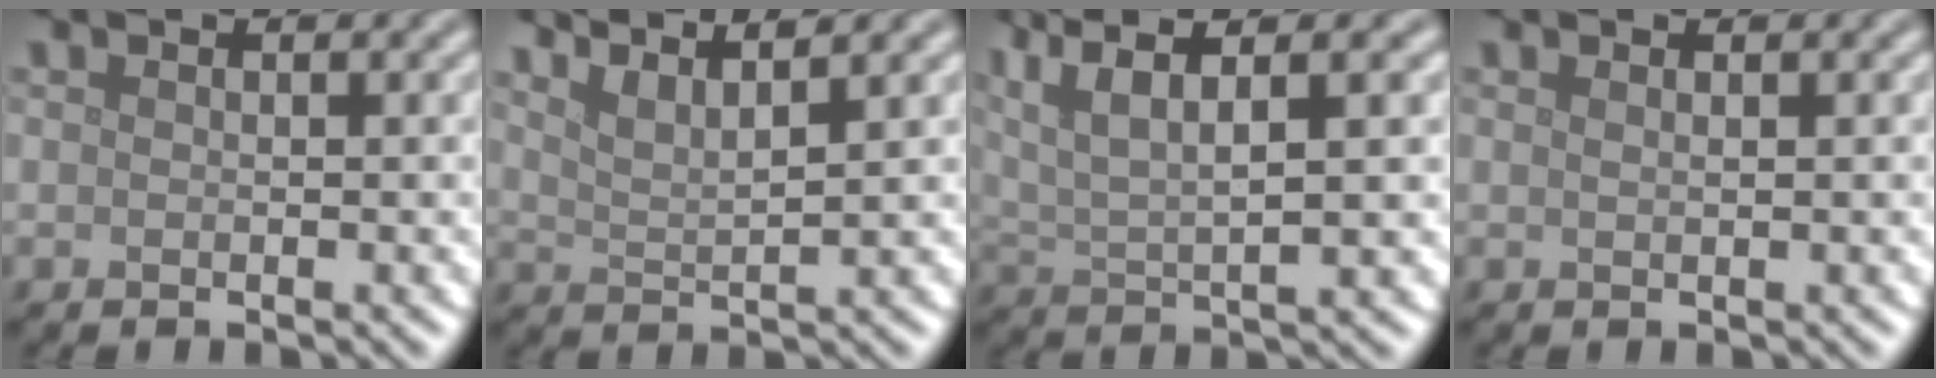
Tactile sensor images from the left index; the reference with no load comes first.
{"total": 4.2, "force": [3.4, 0.8, 2.2], "torque": [-0.030, 0.013, 0.047]}
{"total": 7.8, "force": [4.2, 2.2, 6.2], "torque": [-0.128, 0.017, 0.079]}
{"total": 0.7, "force": [0.4, 0.3, 0.5], "torque": [-0.003, 0.001, 0.004]}